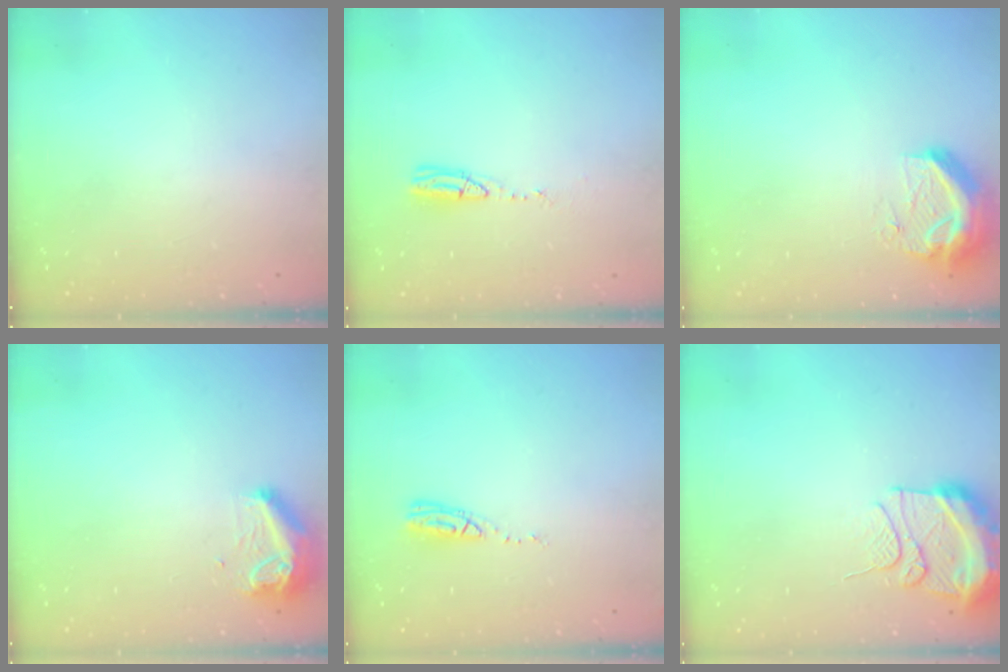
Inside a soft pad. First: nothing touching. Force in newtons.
{"total": 6.2, "press": 5.8, "slide": 2.2}
{"total": 10.5, "press": 10.5, "slide": 0.7}
{"total": 9.3, "press": 9.3, "slide": 0.7}
{"total": 7.6, "press": 7.6, "slide": 0.7}
{"total": 12.8, "press": 12.6, "slide": 2.5}